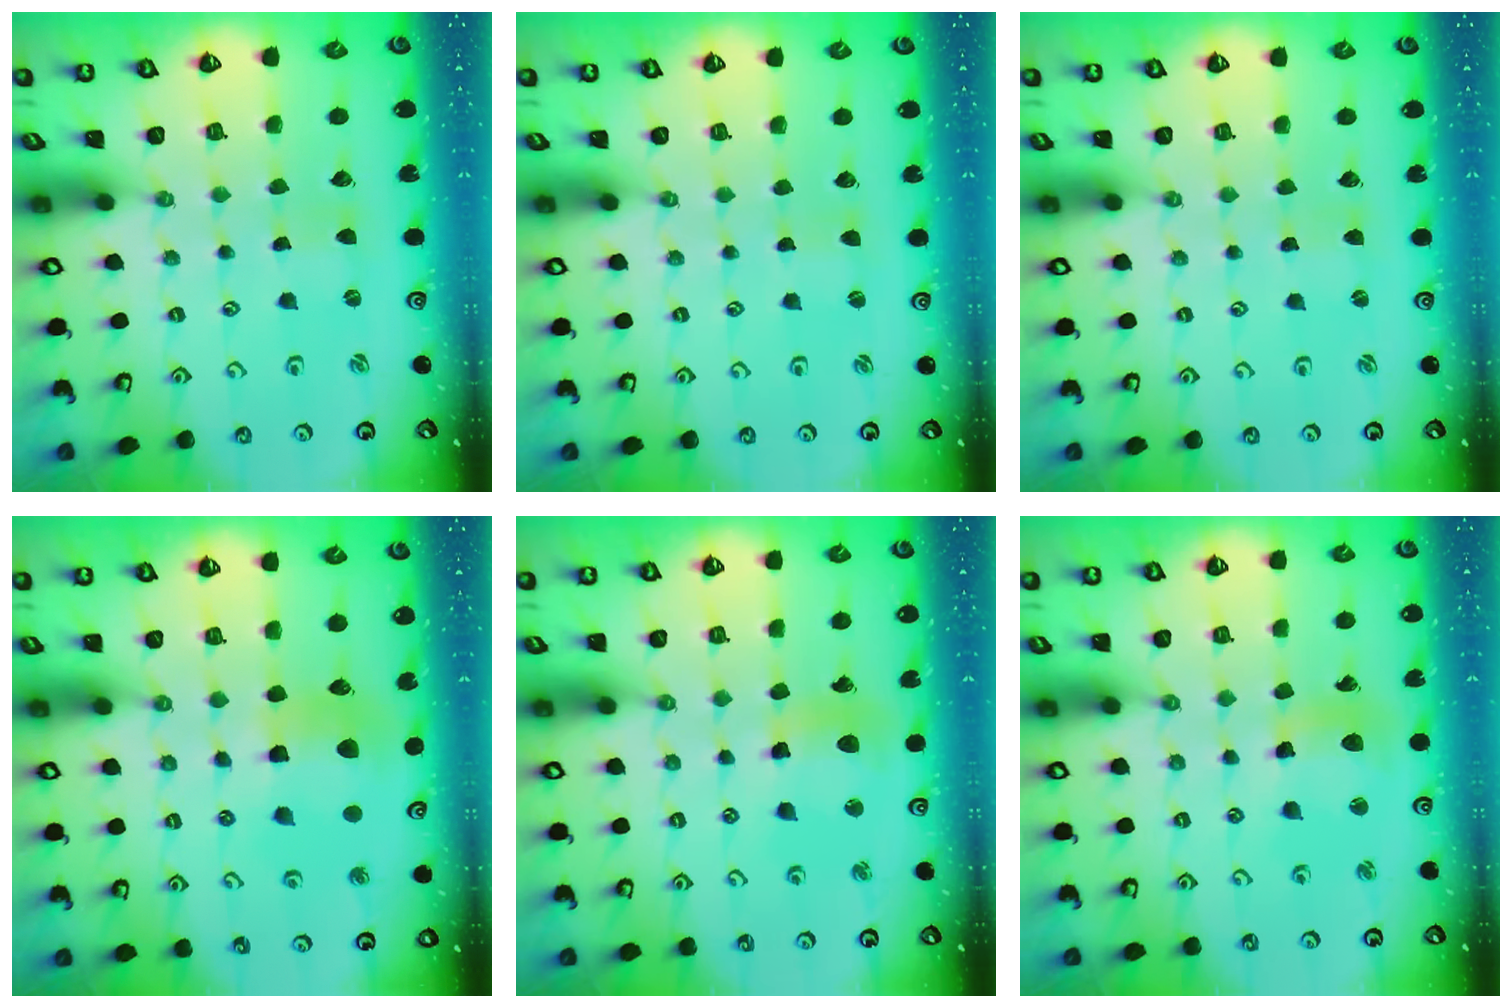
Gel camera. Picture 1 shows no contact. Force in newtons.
{"total": 0.9, "press": 0.9, "slide": 0.2}
{"total": 0.7, "press": 0.7, "slide": 0.2}
{"total": 12.1, "press": 11.9, "slide": 1.8}
{"total": 12.3, "press": 12.2, "slide": 1.6}
{"total": 11.3, "press": 11.1, "slide": 2.0}